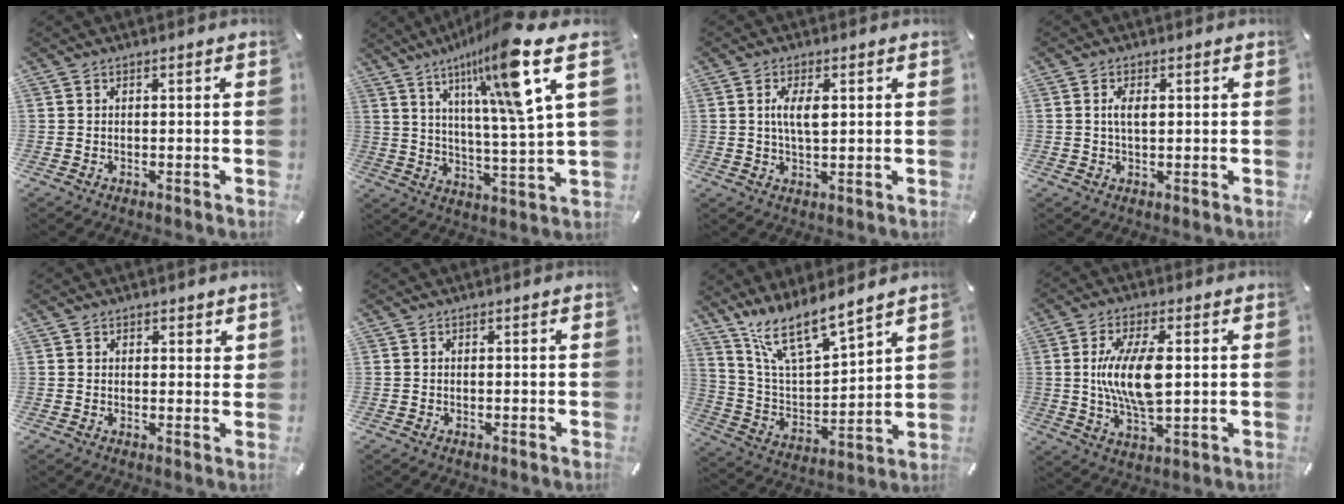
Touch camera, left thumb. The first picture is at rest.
{"total": 18.8, "force": [10.9, 1.5, 15.2], "torque": [-0.247, -0.059, 0.156]}
{"total": 5.3, "force": [1.0, 2.0, 4.8], "torque": [-0.107, 0.004, 0.013]}
{"total": 3.1, "force": [0.5, 1.4, 2.7], "torque": [-0.063, 0.003, 0.005]}
{"total": 1.7, "force": [1.1, 1.1, 0.5], "torque": [0.006, -0.005, 0.017]}
{"total": 0.0}
{"total": 12.9, "force": [11.3, 2.4, 5.7], "torque": [-0.136, -0.082, 0.201]}
{"total": 12.7, "force": [1.4, 5.0, 11.6], "torque": [-0.252, -0.006, 0.018]}